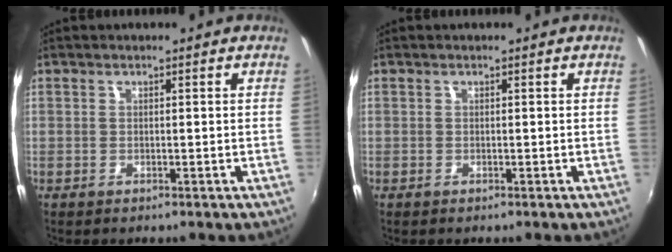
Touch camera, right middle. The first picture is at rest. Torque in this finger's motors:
{"motor_torque": [0.12, -0.20, 0.03, 0.00]}